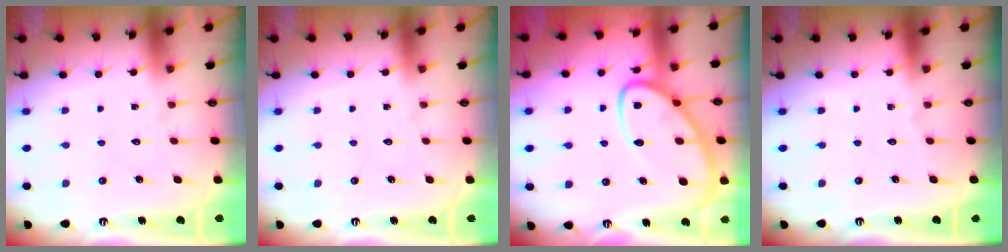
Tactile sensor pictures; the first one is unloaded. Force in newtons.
{"total": 0.0}
{"total": 12.2, "press": 12.2, "slide": 1.2}
{"total": 0.0}